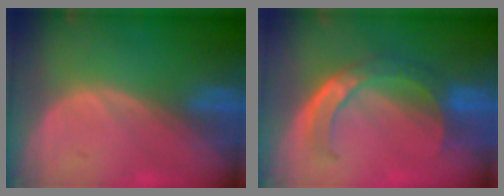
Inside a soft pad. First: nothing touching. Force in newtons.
{"total": 8.0, "press": 6.8, "slide": 4.1}